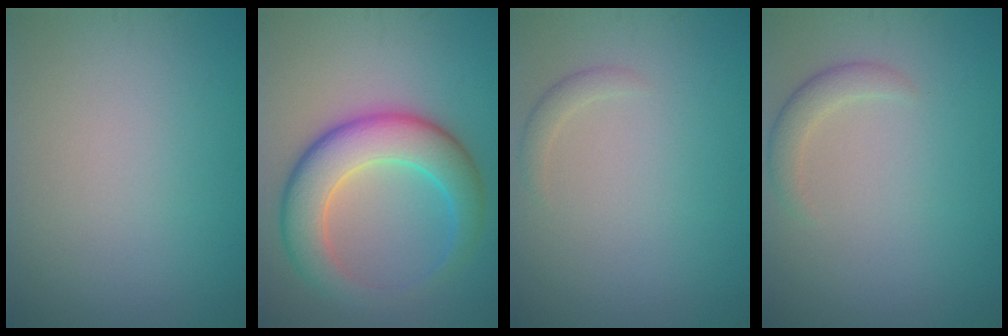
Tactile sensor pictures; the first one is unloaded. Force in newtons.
{"total": 7.5, "press": 7.5, "slide": 0.2}
{"total": 1.0, "press": 1.0, "slide": 0.0}
{"total": 1.8, "press": 1.8, "slide": 0.0}